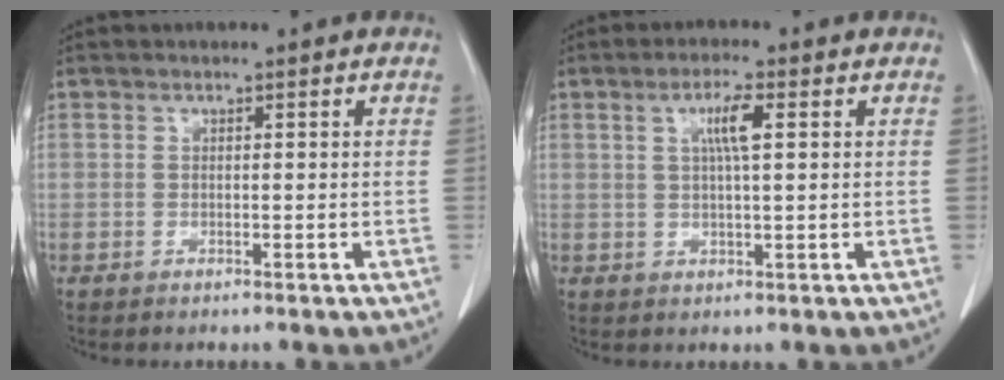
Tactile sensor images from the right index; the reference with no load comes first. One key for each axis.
{"total": 4.3, "fx": 1.3, "fy": 0.2, "fz": 4.1, "tx": -0.077, "ty": 0.001, "tz": 0.022}